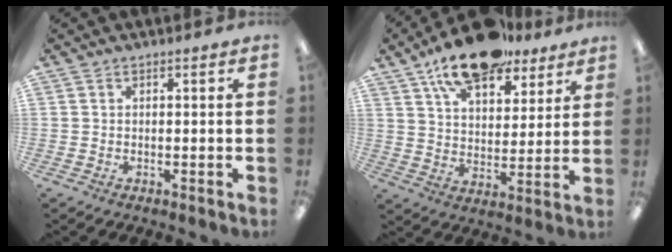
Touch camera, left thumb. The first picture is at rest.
{"total": 15.8, "force": [11.8, 6.9, 8.0], "torque": [-0.136, -0.055, 0.207]}